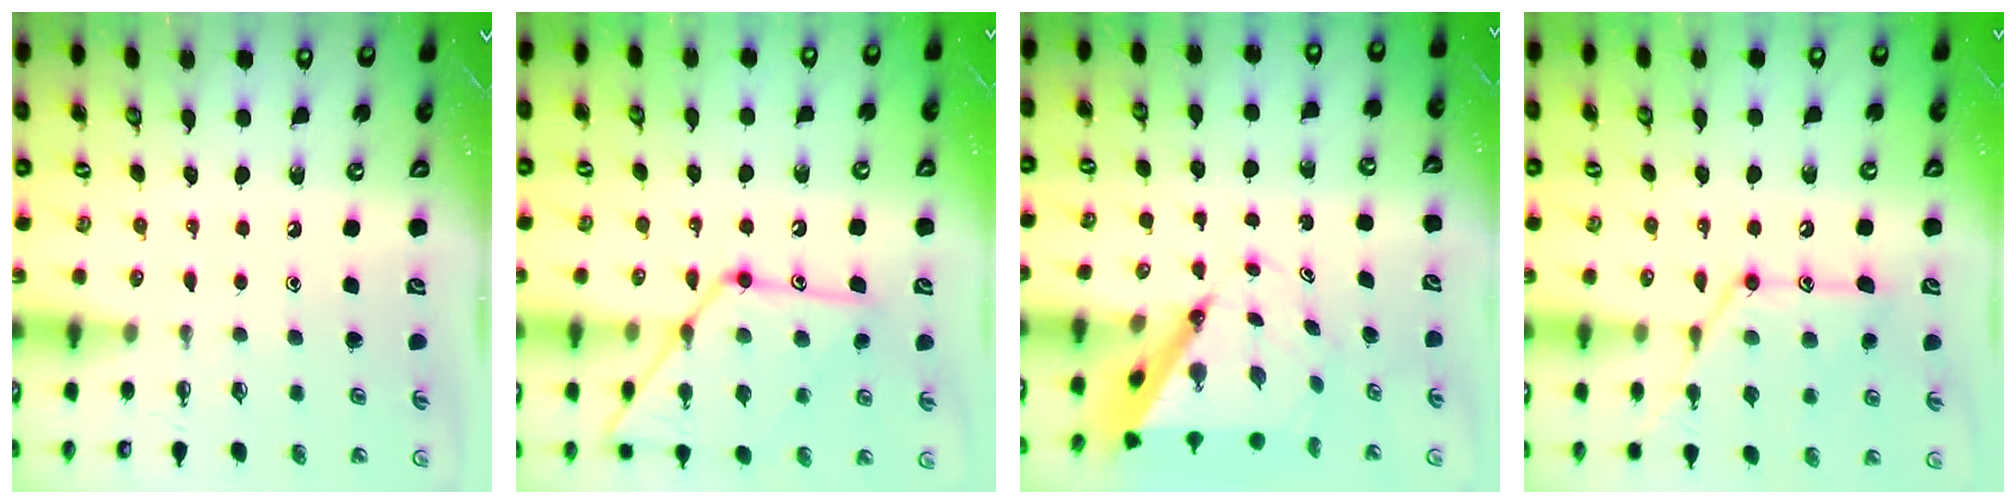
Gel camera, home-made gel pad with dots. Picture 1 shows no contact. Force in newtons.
{"total": 17.8, "press": 17.7, "slide": 1.5}
{"total": 7.3, "press": 7.3, "slide": 0.7}
{"total": 14.4, "press": 14.3, "slide": 1.1}